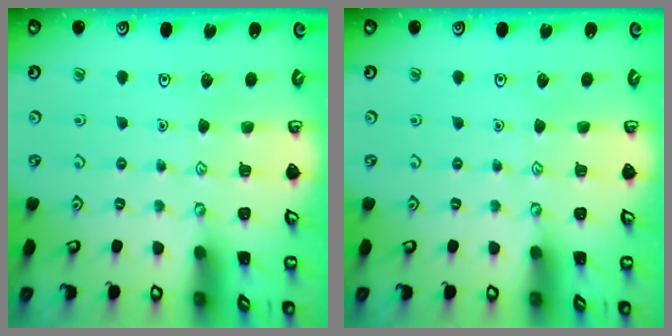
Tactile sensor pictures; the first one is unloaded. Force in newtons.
{"total": 0.0}